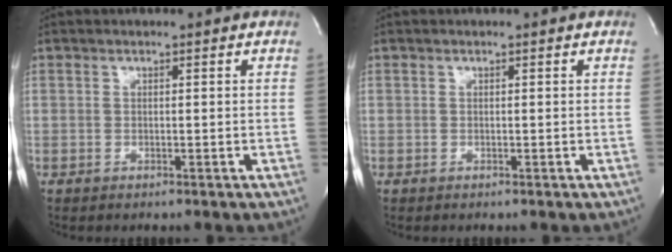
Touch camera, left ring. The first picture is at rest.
{"total": 0.0}